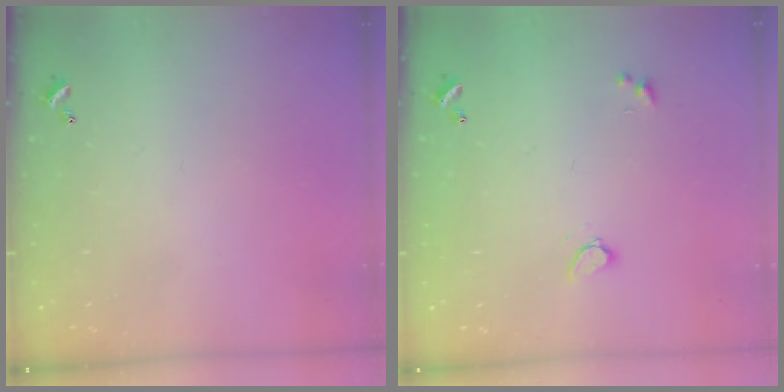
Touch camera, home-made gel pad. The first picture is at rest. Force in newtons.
{"total": 1.0, "press": 1.0, "slide": 0.2}